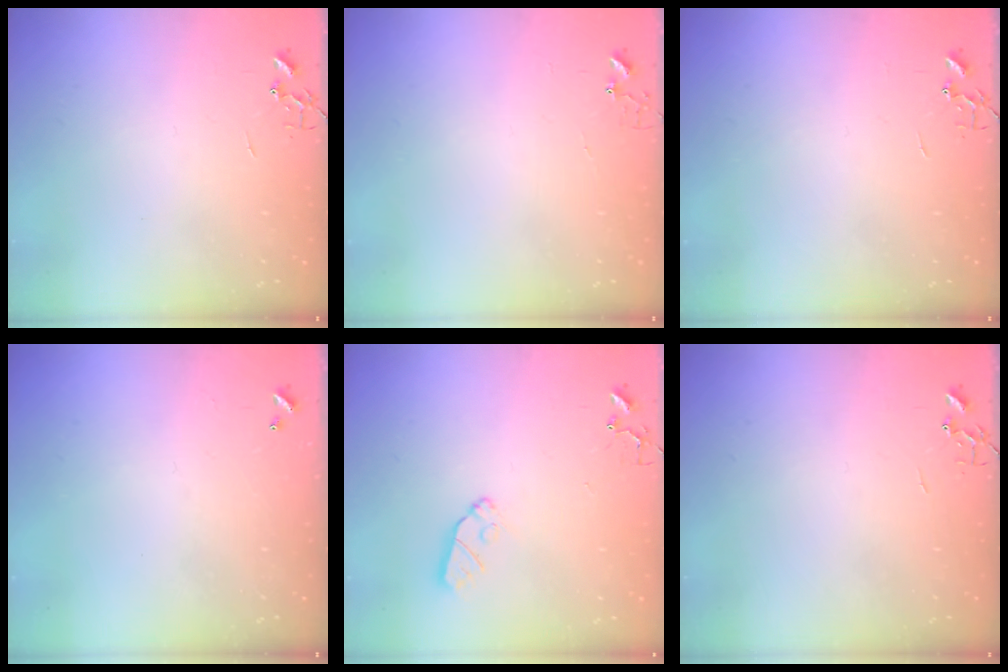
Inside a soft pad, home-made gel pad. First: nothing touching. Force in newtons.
{"total": 3.6, "press": 3.6, "slide": 0.3}
{"total": 0.0}
{"total": 0.0}
{"total": 7.3, "press": 7.2, "slide": 0.5}
{"total": 0.0}